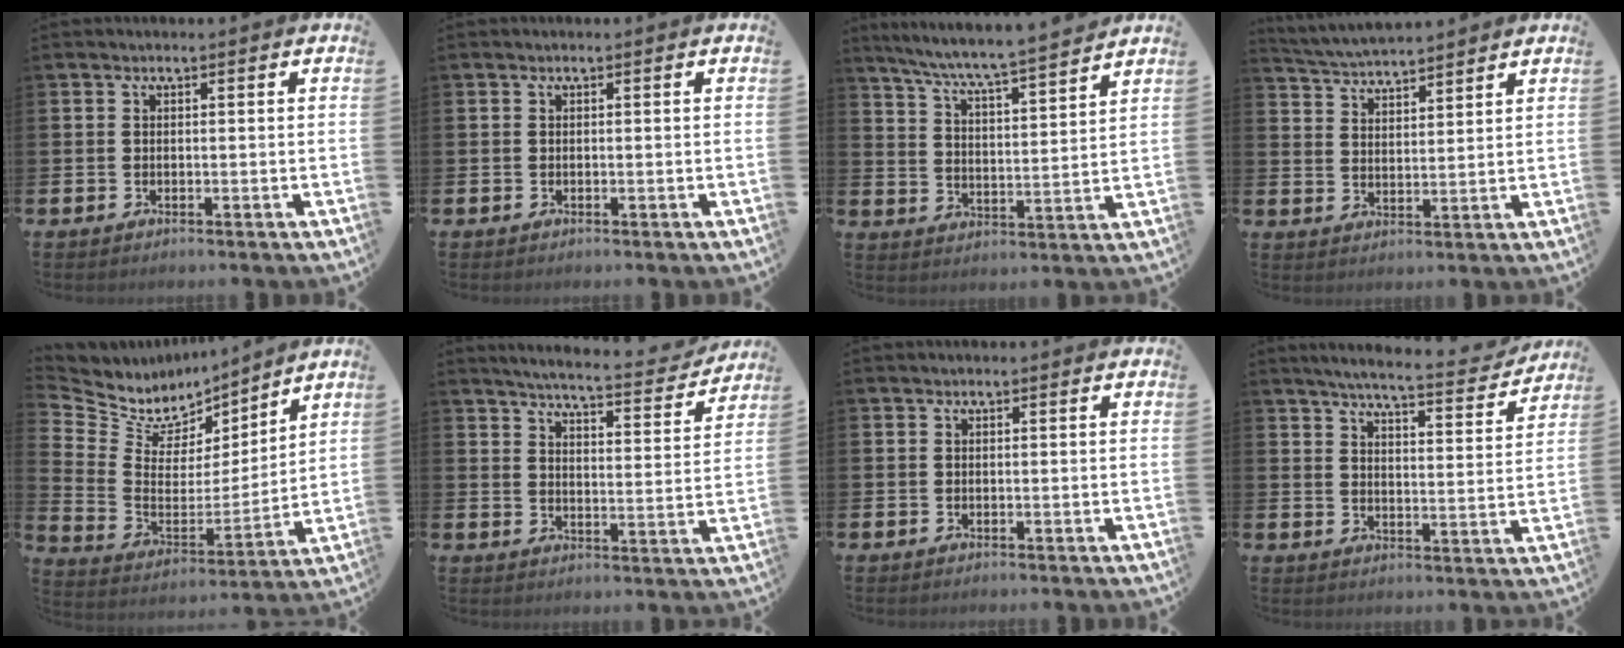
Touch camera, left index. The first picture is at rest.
{"total": 0.0}
{"total": 7.1, "force": [6.7, -0.2, 2.2], "torque": [-0.071, -0.052, 0.116]}
{"total": 4.5, "force": [4.5, 0.2, 0.1], "torque": [-0.027, -0.027, 0.081]}
{"total": 7.4, "force": [6.4, 3.8, 0.2], "torque": [-0.062, -0.048, 0.116]}
{"total": 5.5, "force": [5.4, 0.2, 1.4], "torque": [-0.036, -0.045, 0.086]}
{"total": 0.0}
{"total": 6.1, "force": [5.7, 0.3, 2.0], "torque": [-0.046, -0.042, 0.094]}